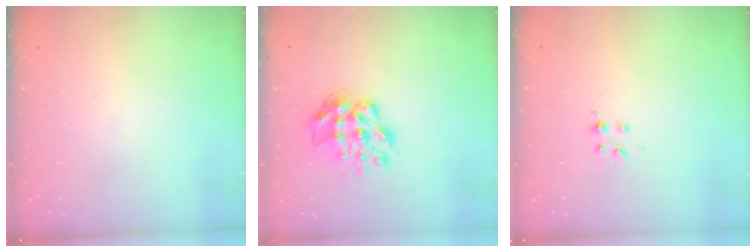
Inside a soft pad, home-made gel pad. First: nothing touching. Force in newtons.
{"total": 10.0, "press": 10.0, "slide": 1.0}
{"total": 4.3, "press": 4.3, "slide": 0.4}